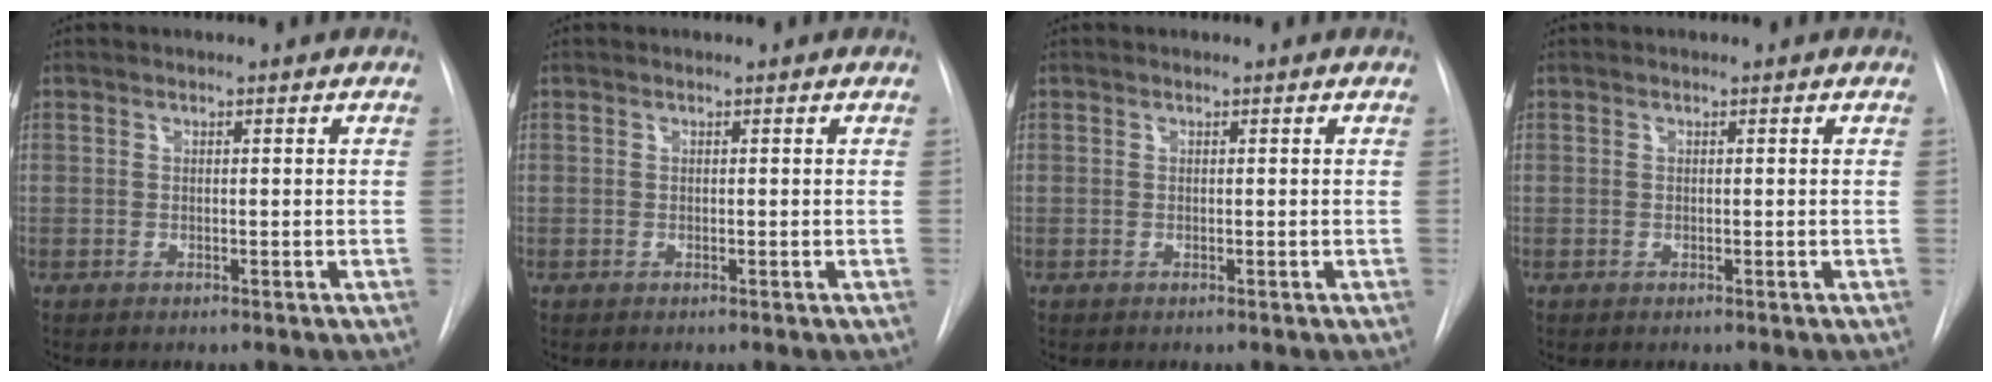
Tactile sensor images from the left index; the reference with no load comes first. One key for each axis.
{"total": 0.0}
{"total": 0.0}
{"total": 0.0}